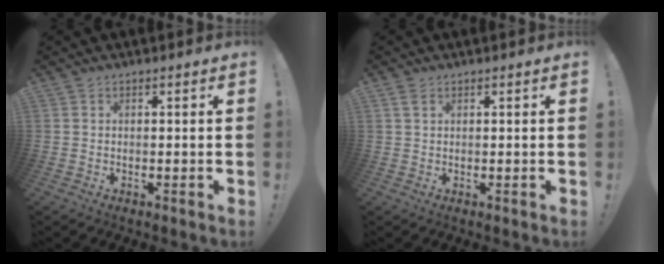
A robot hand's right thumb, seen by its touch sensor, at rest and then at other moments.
{"total": 1.1, "force": [0.6, 0.7, 0.7], "torque": [-0.011, 0.001, 0.011]}